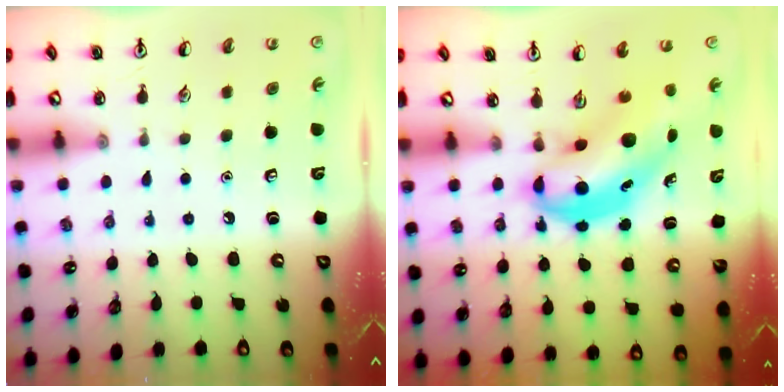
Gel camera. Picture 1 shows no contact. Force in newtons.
{"total": 6.5, "press": 6.3, "slide": 1.7}